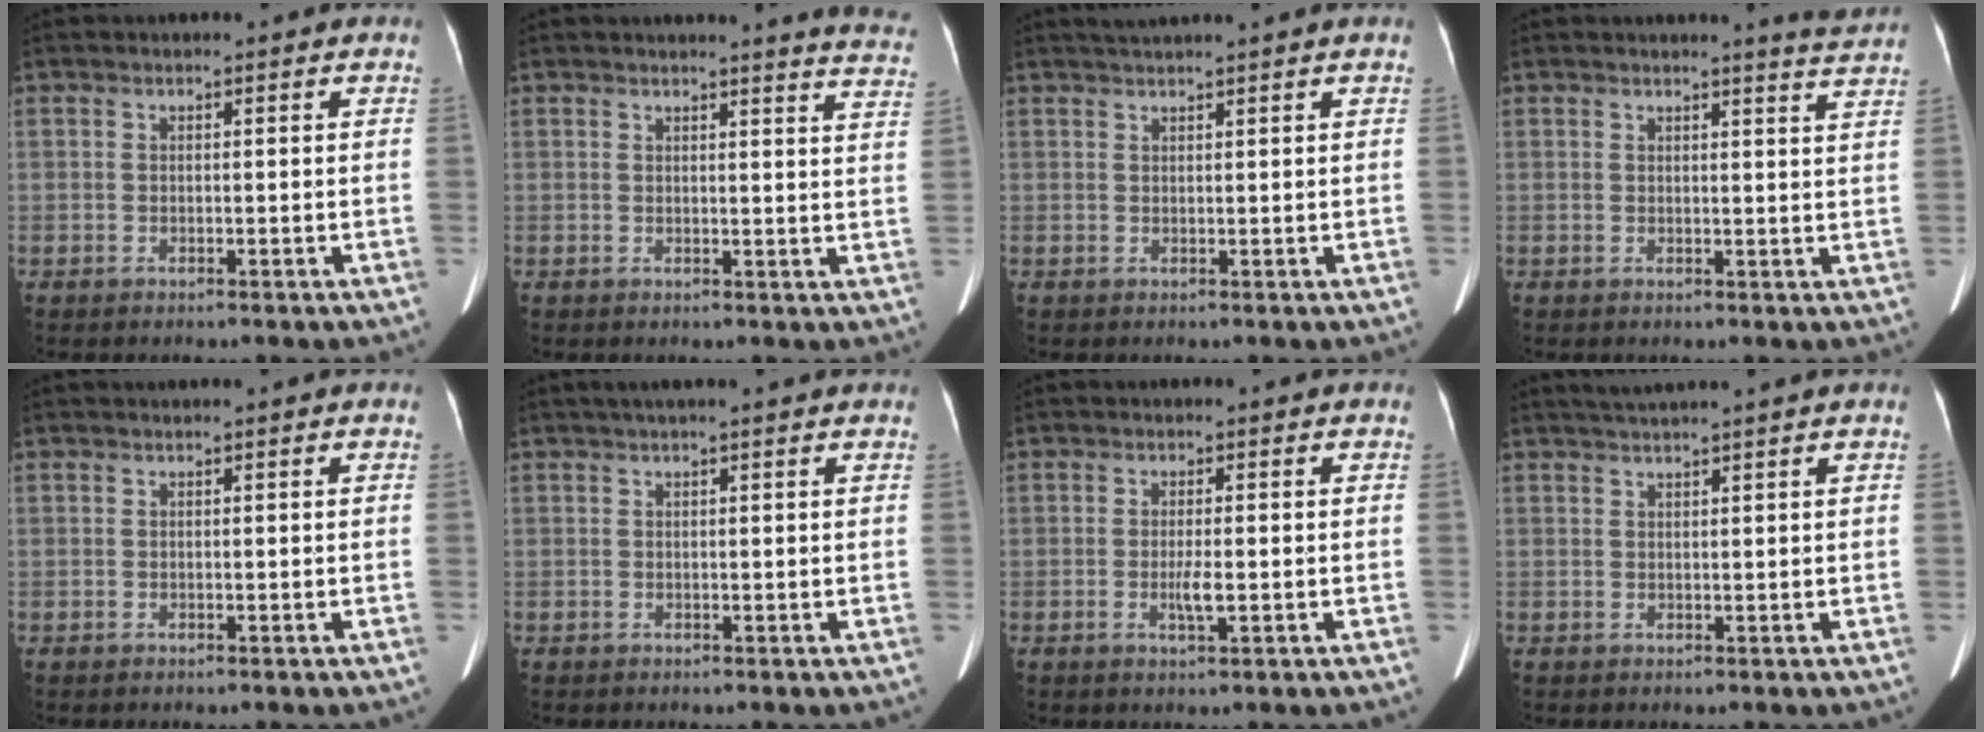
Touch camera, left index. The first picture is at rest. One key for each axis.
{"total": 9.4, "fx": 9.2, "fy": -0.3, "fz": 1.8, "tx": -0.004, "ty": -0.071, "tz": 0.070}
{"total": 3.1, "fx": 2.6, "fy": -0.9, "fz": 1.3, "tx": -0.015, "ty": 0.023, "tz": 0.050}
{"total": 4.1, "fx": 3.9, "fy": -1.1, "fz": 0.7, "tx": -0.016, "ty": -0.023, "tz": 0.030}
{"total": 0.0}
{"total": 5.3, "fx": 4.4, "fy": 0.0, "fz": 3.0, "tx": -0.044, "ty": 0.033, "tz": 0.056}
{"total": 2.4, "fx": -0.5, "fy": 0.4, "fz": 2.3, "tx": -0.047, "ty": -0.003, "tz": -0.006}
{"total": 3.4, "fx": 2.9, "fy": -1.0, "fz": 1.5, "tx": -0.019, "ty": 0.022, "tz": 0.053}